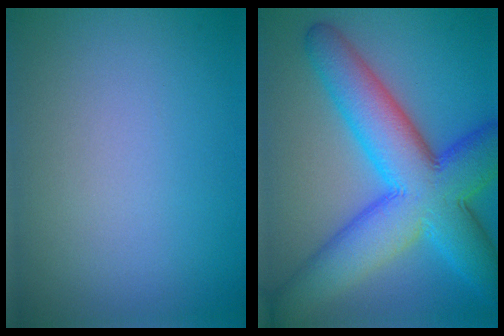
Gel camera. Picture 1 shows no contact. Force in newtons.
{"total": 11.8, "press": 11.8, "slide": 0.3}